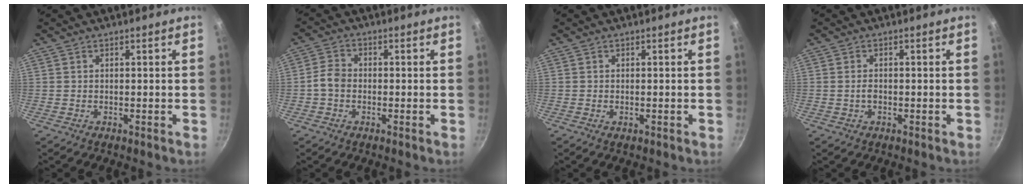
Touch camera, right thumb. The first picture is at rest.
{"total": 3.8, "force": [-1.0, 3.0, 2.2], "torque": [-0.039, 0.018, -0.028]}
{"total": 0.9, "force": [-0.2, 0.5, 0.7], "torque": [-0.014, 0.000, -0.004]}
{"total": 1.6, "force": [-0.4, 1.1, 1.1], "torque": [-0.019, 0.006, -0.006]}